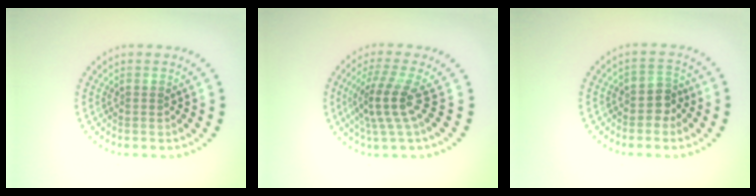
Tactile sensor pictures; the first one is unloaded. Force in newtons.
{"total": 3.7, "press": 2.6, "slide": 2.6}
{"total": 2.0, "press": 1.7, "slide": 1.1}